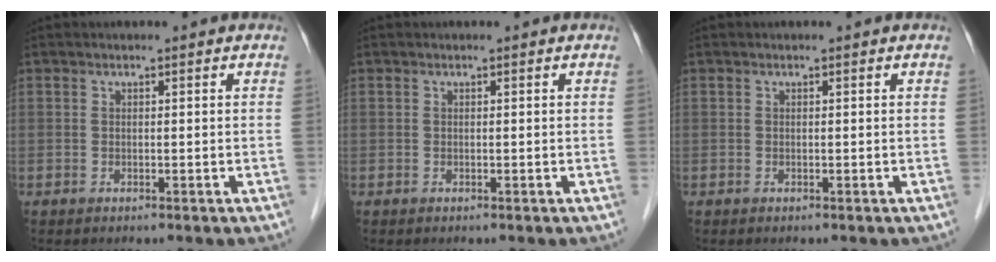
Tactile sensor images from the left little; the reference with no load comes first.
{"total": 0.0}
{"total": 0.0}